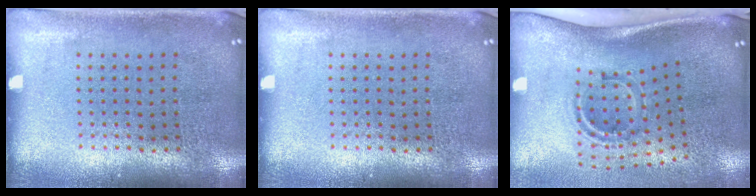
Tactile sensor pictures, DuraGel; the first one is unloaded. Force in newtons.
{"total": 0.0}
{"total": 2.0, "press": 1.2, "slide": 1.7}